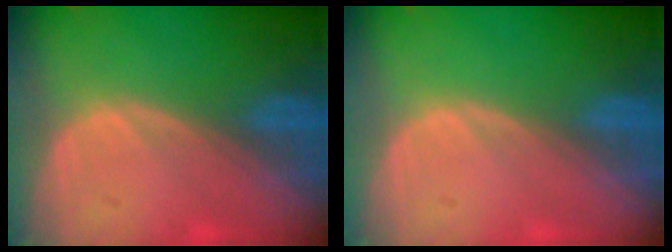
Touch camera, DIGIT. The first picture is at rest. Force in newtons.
{"total": 0.0}